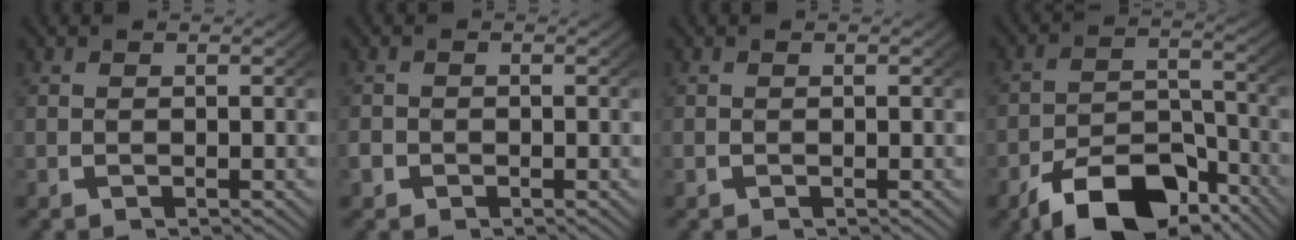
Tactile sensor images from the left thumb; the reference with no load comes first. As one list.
[{"total": 1.3, "force": [-0.6, 1.1, 0.3], "torque": [-0.011, -0.003, -0.014]}, {"total": 0.0}, {"total": 10.1, "force": [-6.7, 5.1, 5.6], "torque": [-0.100, -0.038, -0.097]}]